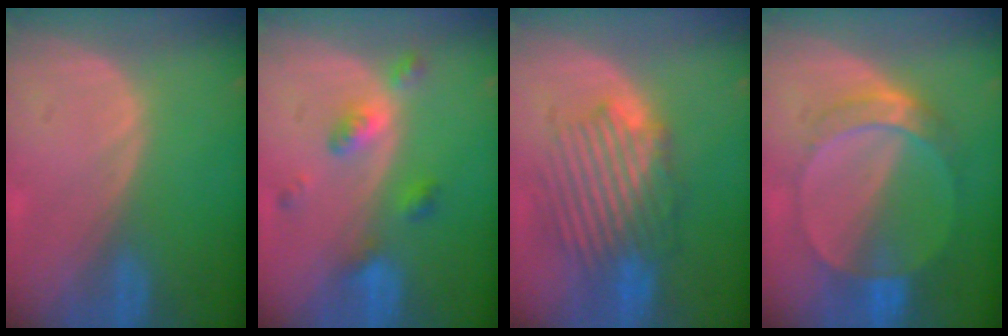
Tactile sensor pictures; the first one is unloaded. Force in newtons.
{"total": 5.1, "press": 4.6, "slide": 2.2}
{"total": 8.7, "press": 8.6, "slide": 1.6}
{"total": 7.2, "press": 6.4, "slide": 3.4}